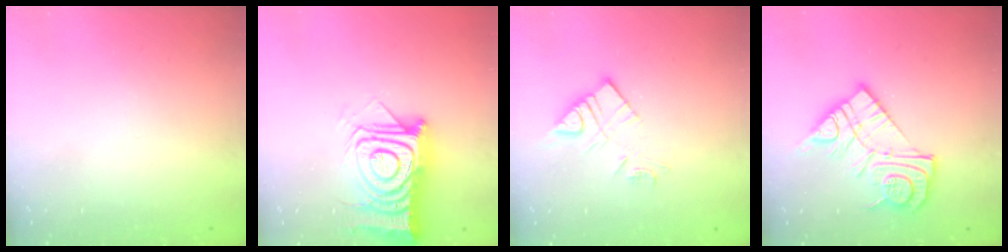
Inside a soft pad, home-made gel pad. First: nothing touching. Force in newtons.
{"total": 19.5, "press": 19.4, "slide": 1.3}
{"total": 10.9, "press": 10.9, "slide": 0.9}
{"total": 16.0, "press": 16.0, "slide": 1.3}